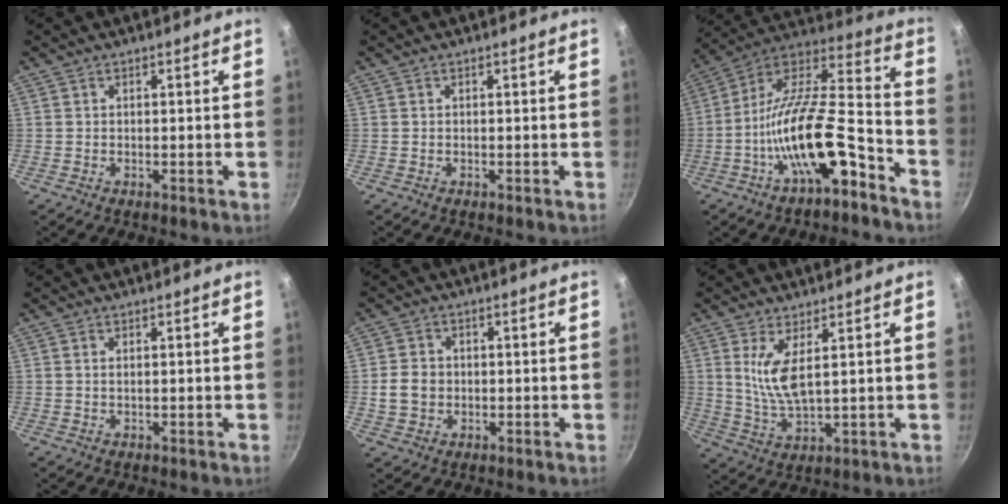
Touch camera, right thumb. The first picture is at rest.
{"total": 0.0}
{"total": 19.5, "force": [-9.1, 6.6, 16.0], "torque": [-0.263, 0.065, -0.170]}
{"total": 0.8, "force": [0.3, 0.3, 0.6], "torque": [-0.012, 0.001, 0.005]}
{"total": 5.2, "force": [-0.4, 4.4, 2.8], "torque": [-0.039, 0.007, -0.008]}
{"total": 7.5, "force": [2.6, 2.4, 6.6], "torque": [-0.133, -0.029, 0.060]}